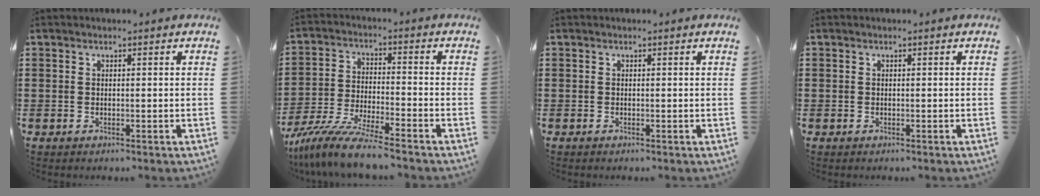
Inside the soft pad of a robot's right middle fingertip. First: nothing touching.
{"total": 8.8, "force": [-7.8, -0.2, 4.0], "torque": [-0.087, -0.007, -0.153]}
{"total": 0.0}
{"total": 0.0}